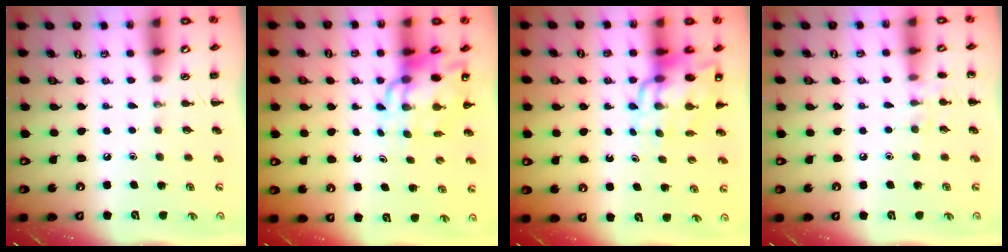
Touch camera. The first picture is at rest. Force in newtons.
{"total": 12.8, "press": 12.2, "slide": 3.9}
{"total": 13.5, "press": 12.9, "slide": 4.0}
{"total": 6.7, "press": 6.4, "slide": 2.0}